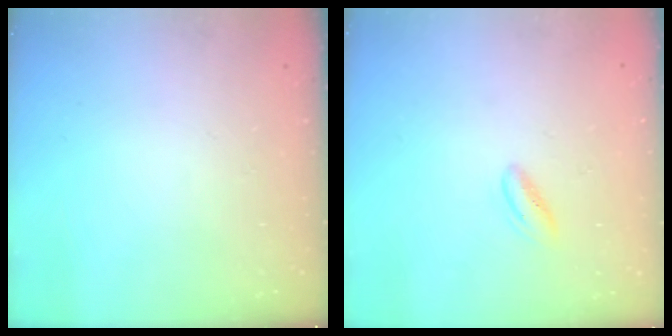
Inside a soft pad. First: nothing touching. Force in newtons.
{"total": 3.1, "press": 3.0, "slide": 0.7}